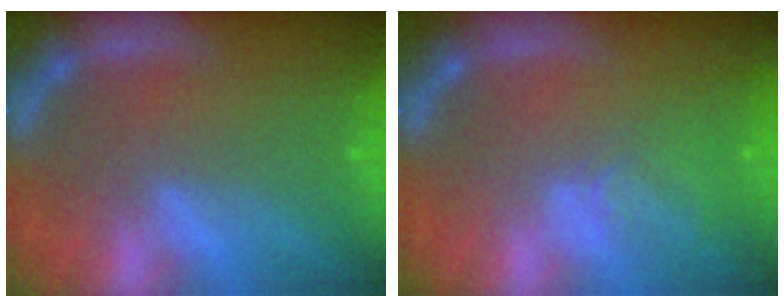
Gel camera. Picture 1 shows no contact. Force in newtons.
{"total": 2.9}